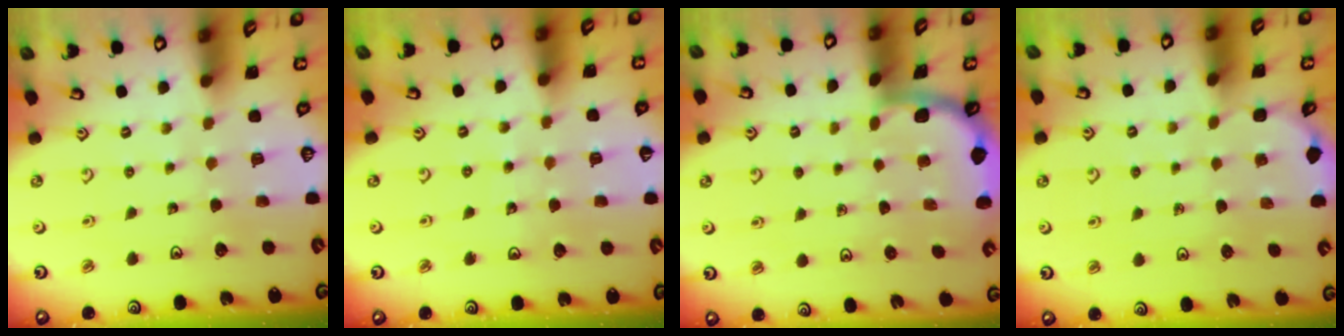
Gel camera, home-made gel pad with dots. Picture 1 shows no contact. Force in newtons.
{"total": 4.4, "press": 3.8, "slide": 2.2}
{"total": 1.9, "press": 1.9, "slide": 0.0}
{"total": 2.1, "press": 1.8, "slide": 1.1}